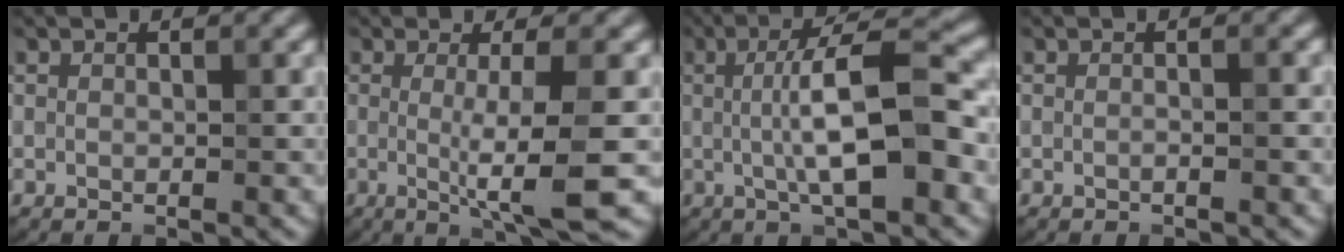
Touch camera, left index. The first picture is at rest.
{"total": 5.9, "force": [-0.5, 1.0, 5.8], "torque": [-0.090, -0.013, -0.007]}
{"total": 8.0, "force": [-0.2, 1.8, 7.8], "torque": [-0.119, 0.006, -0.005]}
{"total": 0.9, "force": [-0.3, 0.2, 0.9], "torque": [-0.014, -0.006, -0.014]}